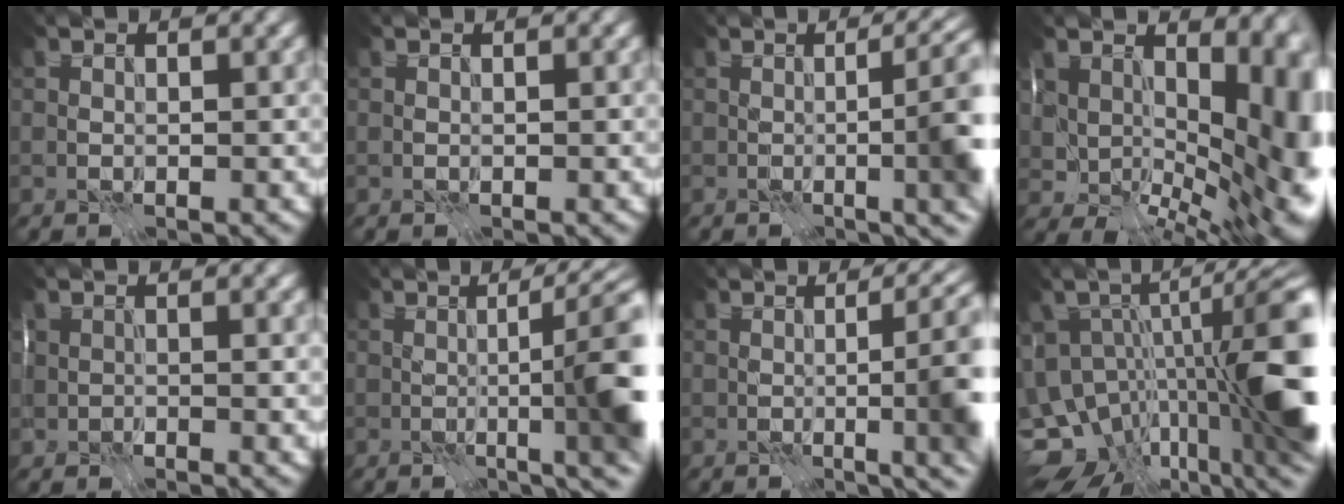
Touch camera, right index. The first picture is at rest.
{"total": 0.0}
{"total": 8.9, "force": [0.6, 2.8, 8.4], "torque": [-0.071, 0.010, -0.001]}
{"total": 17.5, "force": [3.5, 10.5, 13.5], "torque": [-0.171, -0.018, 0.092]}
{"total": 1.3, "force": [0.1, 0.9, 1.0], "torque": [-0.016, -0.006, 0.002]}
{"total": 10.6, "force": [0.3, 2.8, 10.2], "torque": [-0.096, 0.016, -0.007]}
{"total": 10.1, "force": [0.6, 3.5, 9.5], "torque": [-0.081, 0.010, 0.001]}
{"total": 15.8, "force": [-5.4, 7.9, 12.5], "torque": [-0.192, -0.006, -0.093]}